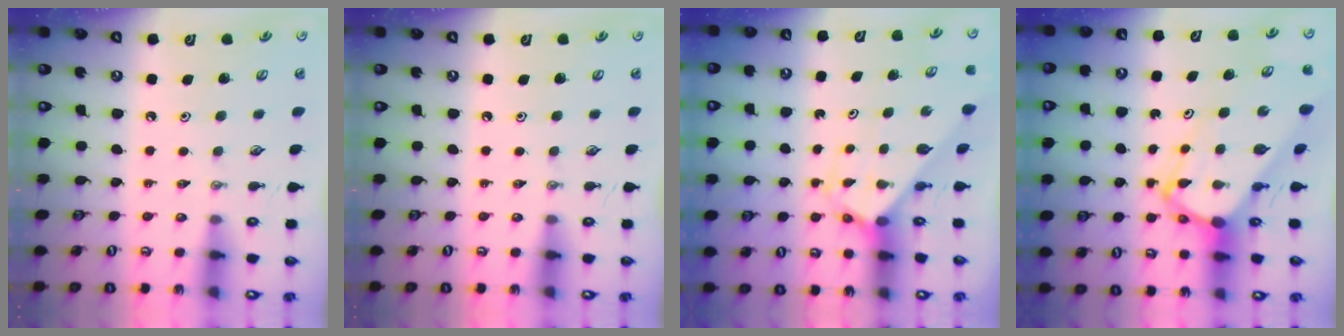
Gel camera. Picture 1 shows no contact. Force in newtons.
{"total": 0.0}
{"total": 2.9, "press": 2.9, "slide": 0.3}
{"total": 9.2, "press": 9.1, "slide": 0.9}